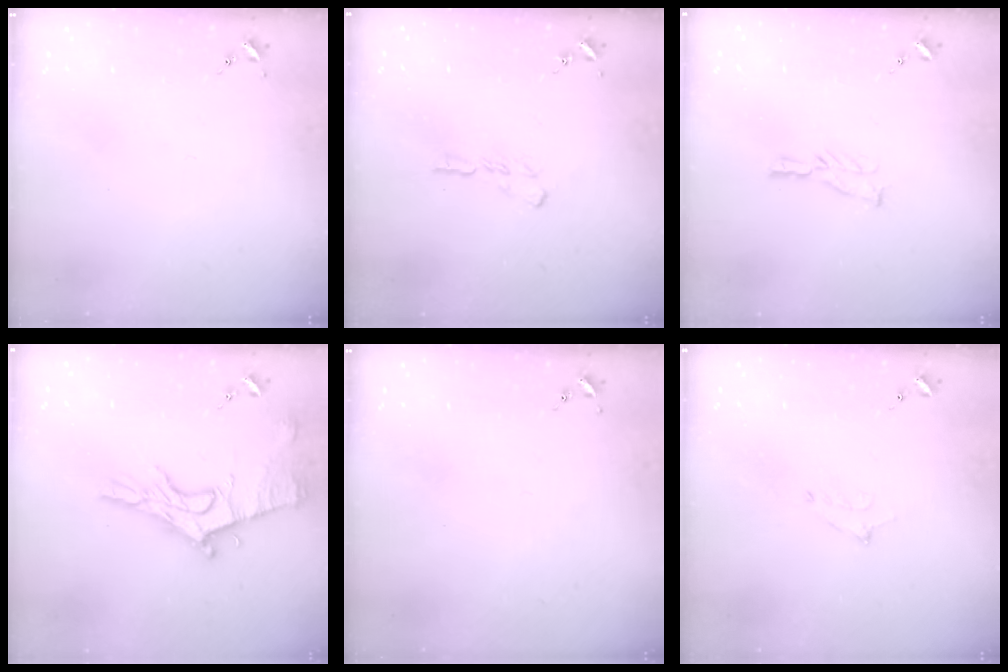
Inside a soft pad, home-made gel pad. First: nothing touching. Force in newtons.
{"total": 5.6, "press": 5.5, "slide": 0.4}
{"total": 5.8, "press": 5.8, "slide": 0.5}
{"total": 14.1, "press": 14.1, "slide": 1.3}
{"total": 0.0}
{"total": 5.2, "press": 5.2, "slide": 0.3}